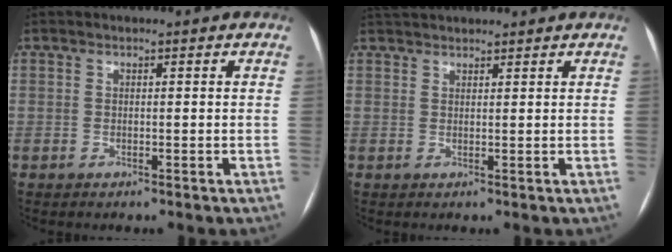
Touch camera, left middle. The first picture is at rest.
{"total": 5.4, "force": [5.0, 1.0, 1.6], "torque": [-0.026, 0.043, 0.081]}